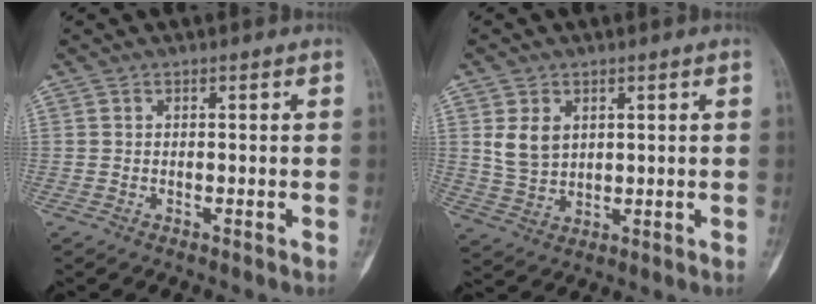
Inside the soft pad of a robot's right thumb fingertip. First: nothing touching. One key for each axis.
{"total": 5.8, "fx": 1.8, "fy": 4.2, "fz": 3.5, "tx": -0.052, "ty": -0.010, "tz": 0.046}